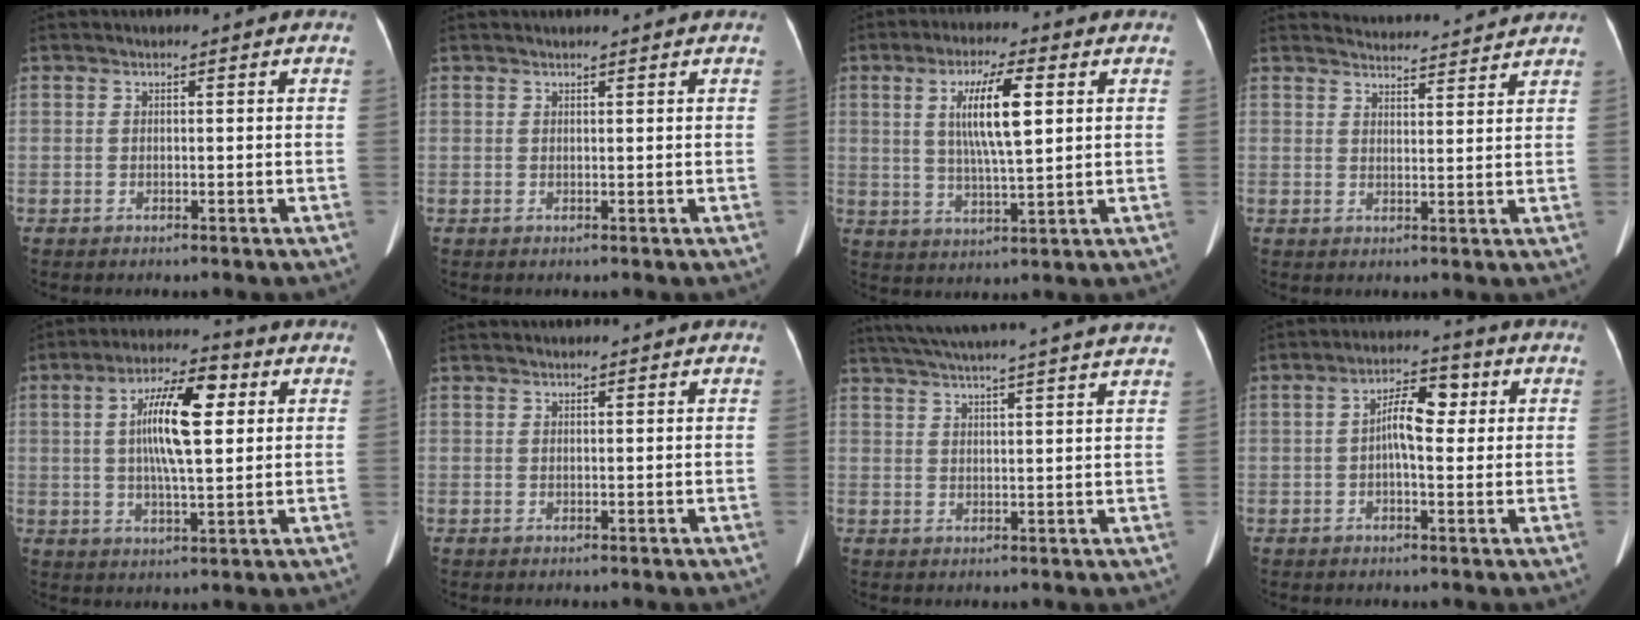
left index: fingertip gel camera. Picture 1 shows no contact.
{"total": 2.9, "force": [2.7, 0.0, 1.0], "torque": [-0.012, 0.008, 0.032]}
{"total": 8.8, "force": [2.1, 1.1, 8.5], "torque": [-0.158, -0.003, 0.042]}
{"total": 9.2, "force": [9.1, 0.2, 1.1], "torque": [-0.011, 0.001, 0.113]}
{"total": 11.3, "force": [2.2, 2.5, 10.8], "torque": [-0.192, 0.009, 0.039]}
{"total": 2.8, "force": [2.6, 0.2, 0.9], "torque": [-0.009, 0.012, 0.033]}
{"total": 23.3, "force": [21.0, -0.8, 10.0], "torque": [-0.163, -0.012, 0.274]}
{"total": 6.0, "force": [0.4, 2.1, 5.6], "torque": [-0.098, 0.016, 0.008]}